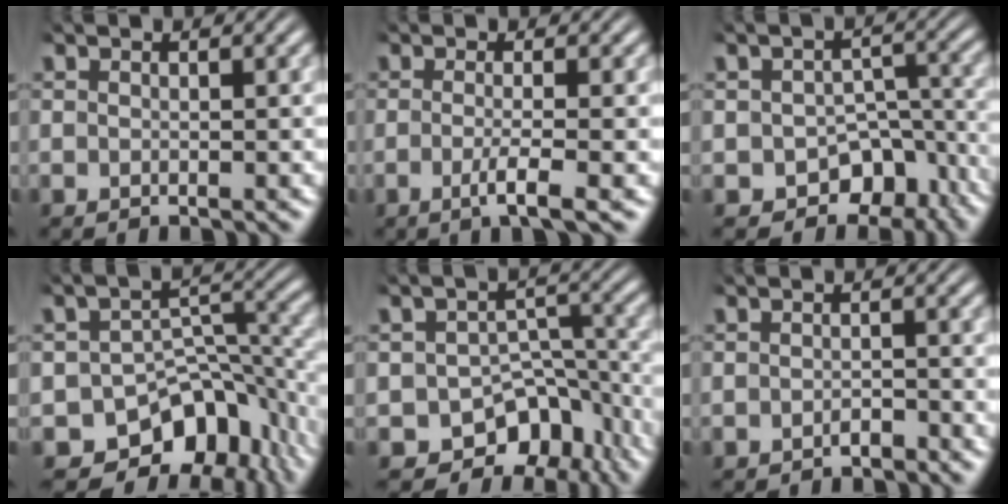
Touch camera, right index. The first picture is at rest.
{"total": 2.8, "force": [-1.4, 0.2, 2.4], "torque": [-0.051, -0.013, -0.024]}
{"total": 10.8, "force": [-6.8, 7.7, 3.2], "torque": [-0.057, -0.043, -0.097]}
{"total": 13.4, "force": [-7.3, 9.3, 6.4], "torque": [-0.111, -0.044, -0.104]}
{"total": 12.2, "force": [-7.3, 8.8, 4.4], "torque": [-0.083, -0.044, -0.108]}
{"total": 1.0, "force": [-0.9, 0.4, 0.2], "torque": [-0.006, 0.000, -0.016]}